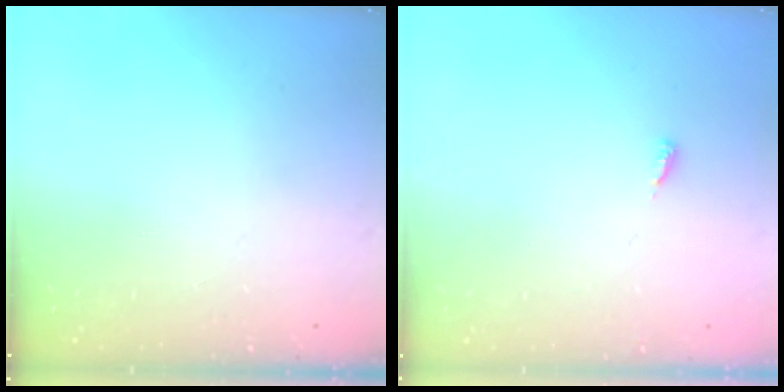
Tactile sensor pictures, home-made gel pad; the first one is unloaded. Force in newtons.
{"total": 2.9, "press": 2.9, "slide": 0.2}